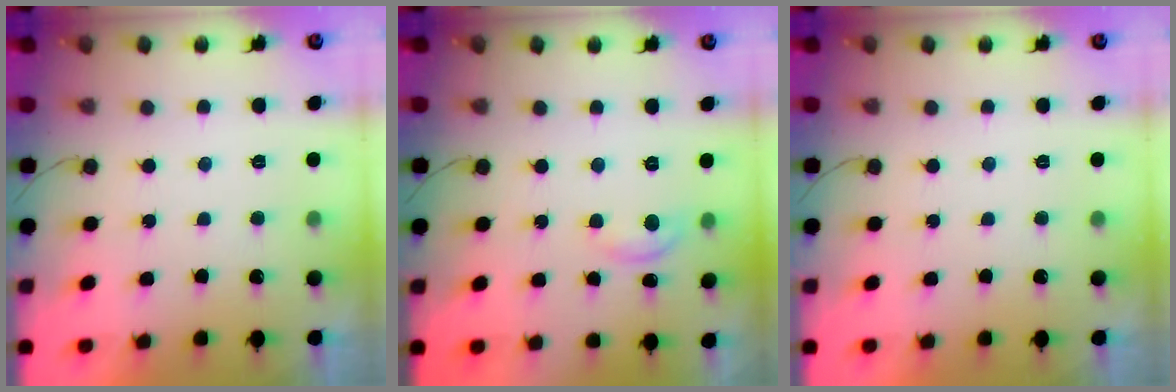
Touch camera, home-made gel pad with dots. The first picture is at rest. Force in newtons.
{"total": 4.3, "press": 4.2, "slide": 0.2}
{"total": 0.0}